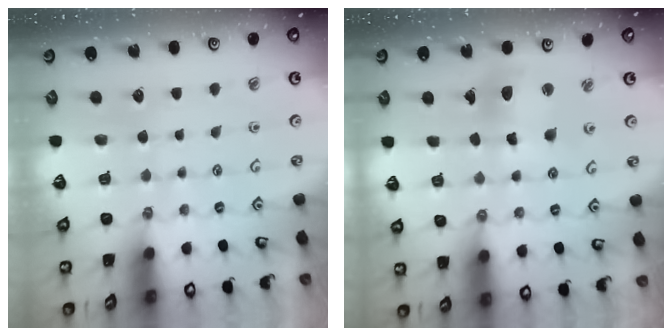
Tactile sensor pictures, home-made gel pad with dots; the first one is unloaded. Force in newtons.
{"total": 11.0, "press": 10.8, "slide": 1.9}